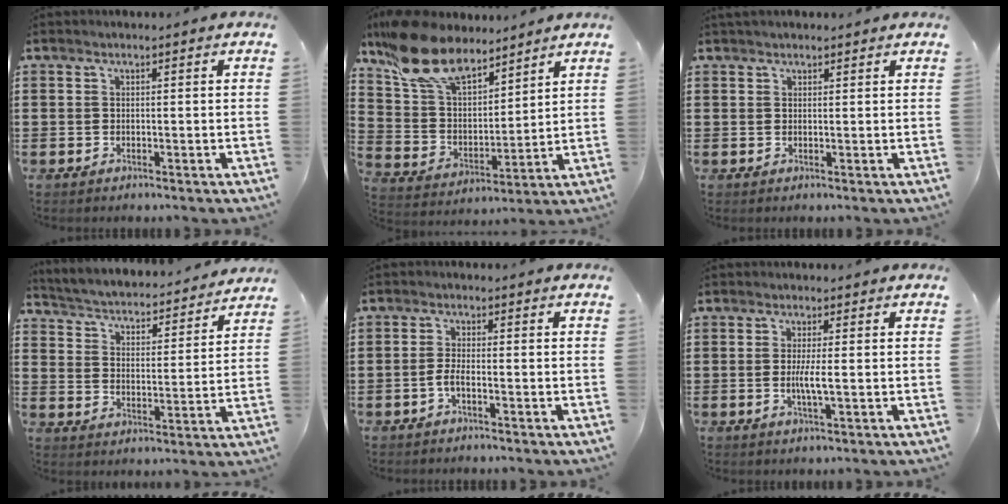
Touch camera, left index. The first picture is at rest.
{"total": 13.4, "force": [10.5, 5.3, 6.4], "torque": [-0.168, -0.040, 0.195]}
{"total": 1.0, "force": [0.9, 0.3, 0.3], "torque": [-0.007, 0.001, 0.018]}
{"total": 2.7, "force": [2.7, -0.1, 0.3], "torque": [-0.026, -0.032, 0.035]}
{"total": 2.3, "force": [-1.1, 0.5, 2.0], "torque": [-0.050, -0.004, -0.024]}
{"total": 3.3, "force": [-0.3, 0.3, 3.2], "torque": [-0.058, -0.004, -0.006]}